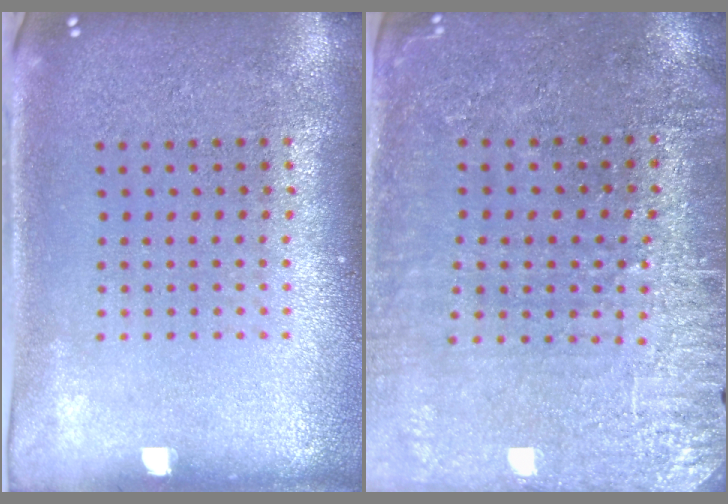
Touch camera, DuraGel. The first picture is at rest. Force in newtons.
{"total": 3.0, "press": 2.8, "slide": 0.8}